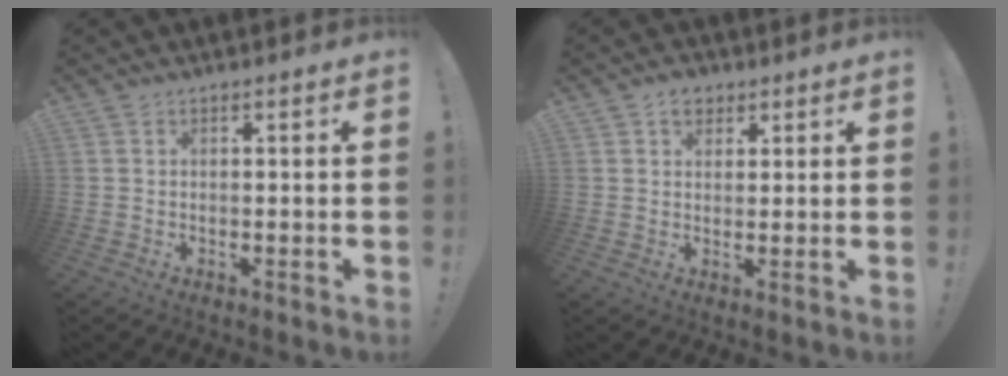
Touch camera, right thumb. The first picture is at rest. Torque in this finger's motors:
{"motor_torque": [0.08, 0.45, 0.06, 0.12, 0.00]}